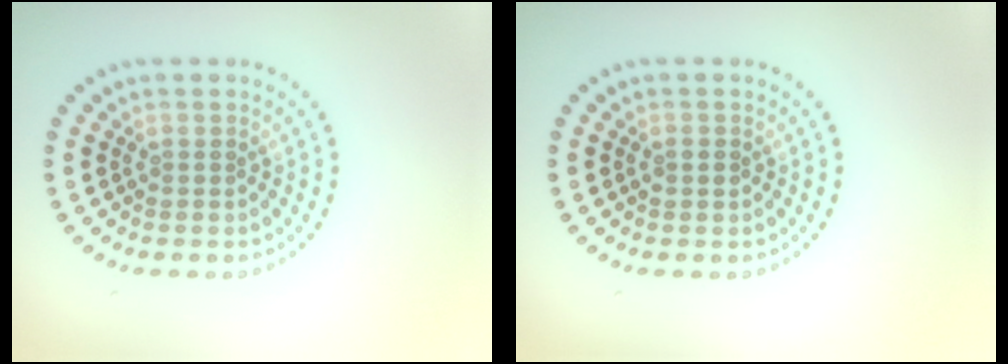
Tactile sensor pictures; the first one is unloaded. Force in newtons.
{"total": 0.9, "press": 0.9, "slide": 0.1}